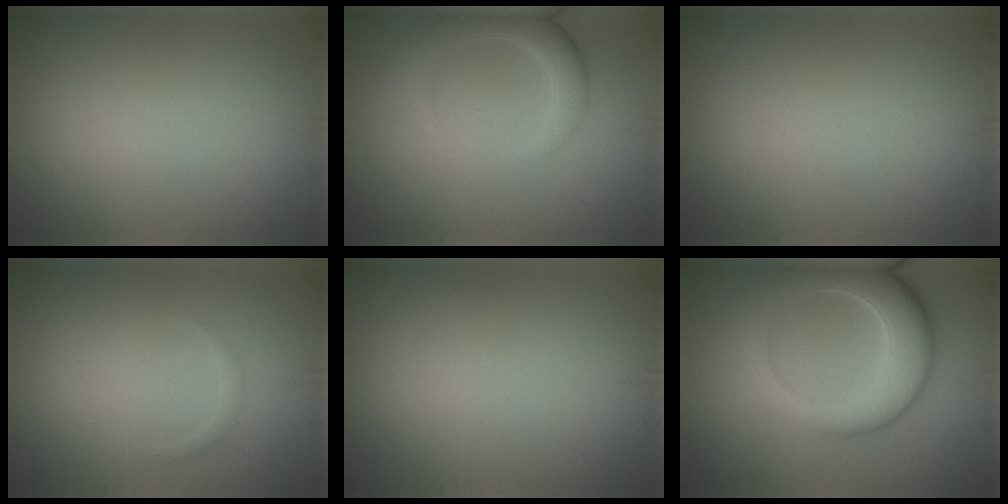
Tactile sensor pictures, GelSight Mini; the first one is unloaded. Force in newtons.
{"total": 3.5, "press": 3.5, "slide": 0.4}
{"total": 0.0}
{"total": 0.6, "press": 0.6, "slide": 0.1}
{"total": 0.0}
{"total": 7.3, "press": 7.3, "slide": 0.7}